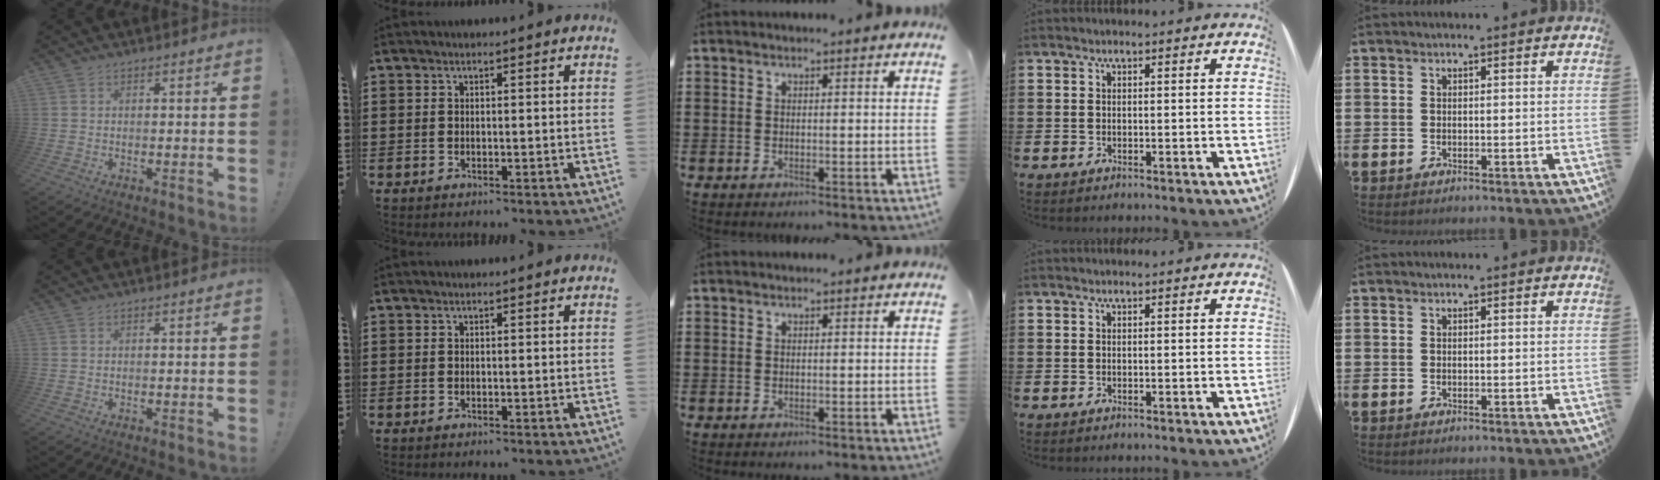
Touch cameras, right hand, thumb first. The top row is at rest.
{}